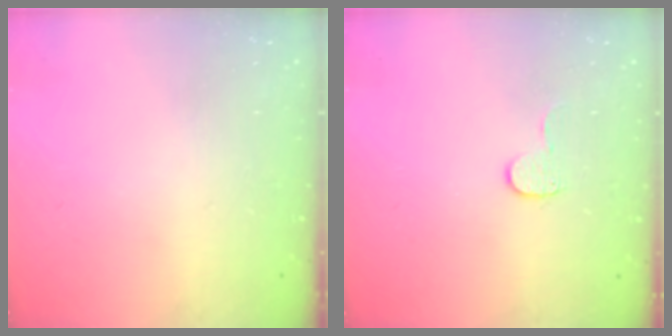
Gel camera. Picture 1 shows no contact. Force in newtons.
{"total": 4.6, "press": 4.6, "slide": 0.4}